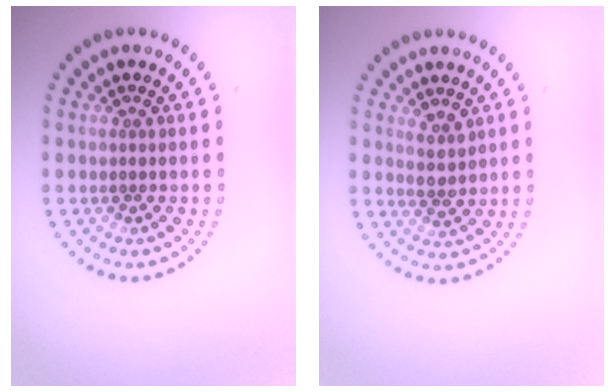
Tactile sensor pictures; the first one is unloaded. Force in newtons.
{"total": 1.7, "press": 1.6, "slide": 0.5}